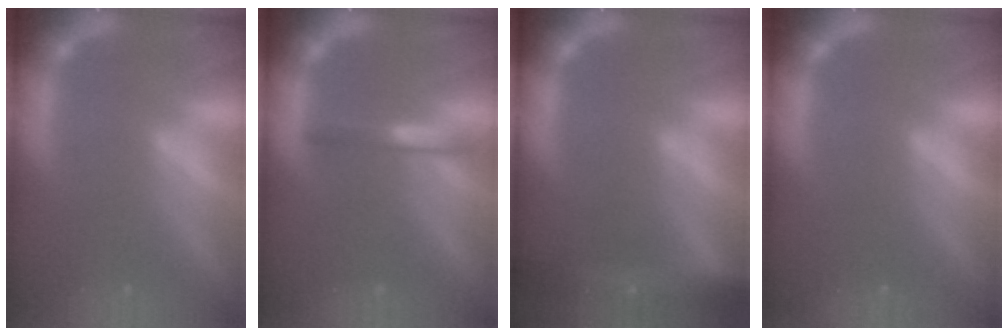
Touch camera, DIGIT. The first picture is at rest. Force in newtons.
{"total": 2.0}
{"total": 9.0}
{"total": 0.0}